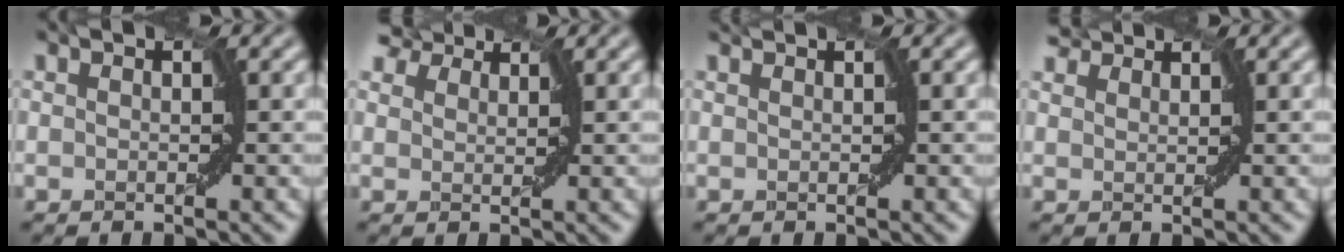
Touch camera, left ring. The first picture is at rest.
{"total": 5.4, "force": [4.4, 2.3, 2.0], "torque": [-0.056, 0.010, 0.070]}
{"total": 0.7, "force": [0.6, 0.0, 0.2], "torque": [-0.007, 0.001, 0.007]}
{"total": 2.5, "force": [2.4, 0.6, 0.6], "torque": [-0.013, 0.008, 0.037]}